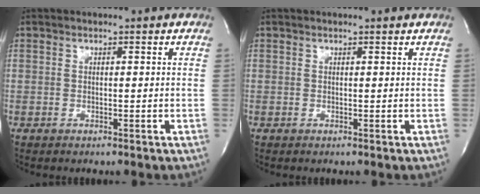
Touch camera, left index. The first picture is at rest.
{"total": 1.2, "force": [1.2, -0.1, 0.2], "torque": [-0.010, 0.002, 0.013]}